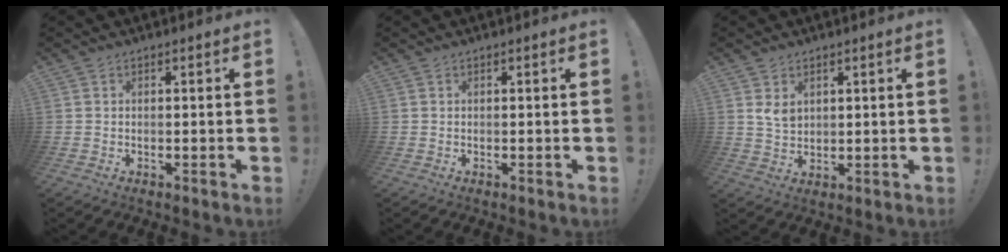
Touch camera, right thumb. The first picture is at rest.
{"total": 0.0}
{"total": 4.7, "force": [2.5, 3.2, 2.5], "torque": [-0.030, -0.013, 0.046]}